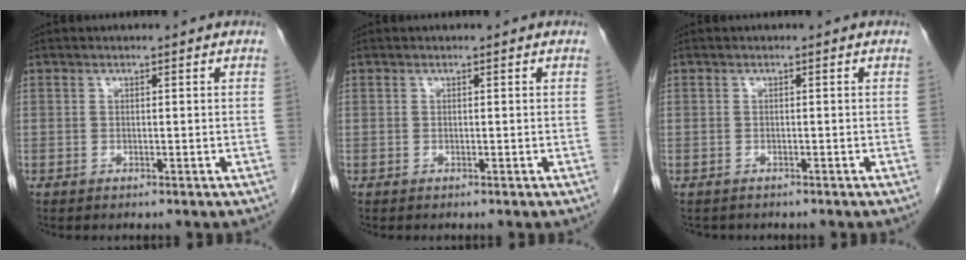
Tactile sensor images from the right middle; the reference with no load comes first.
{"total": 0.0}
{"total": 1.7, "force": [-1.5, 0.8, 0.3], "torque": [-0.014, -0.002, -0.018]}